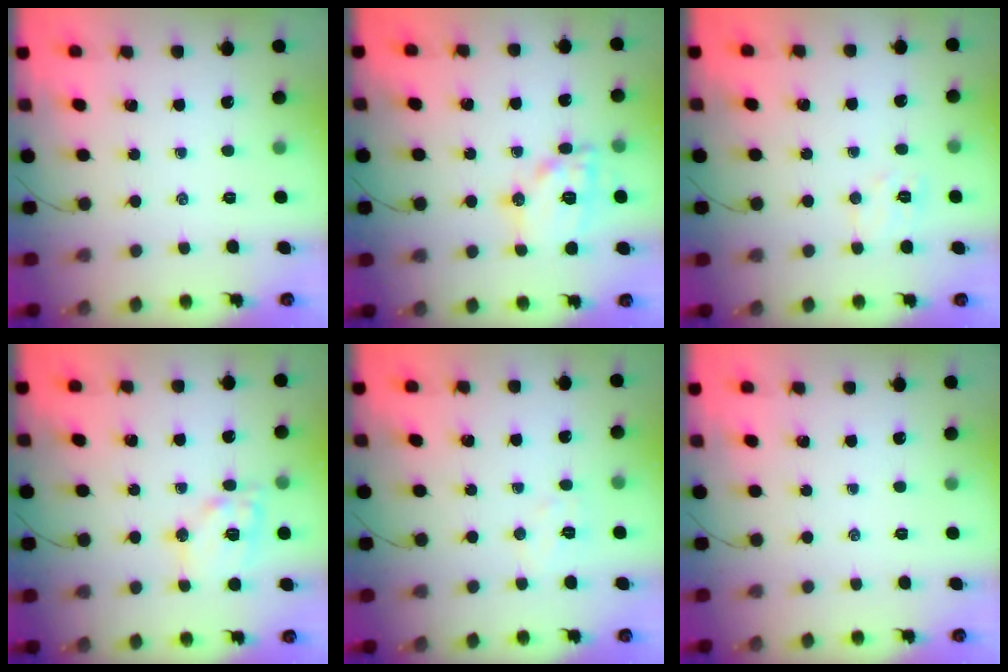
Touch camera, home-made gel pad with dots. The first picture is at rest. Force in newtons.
{"total": 13.6, "press": 13.6, "slide": 1.0}
{"total": 6.8, "press": 6.6, "slide": 1.3}
{"total": 13.4, "press": 13.3, "slide": 1.9}
{"total": 5.0, "press": 4.9, "slide": 1.1}
{"total": 0.0}